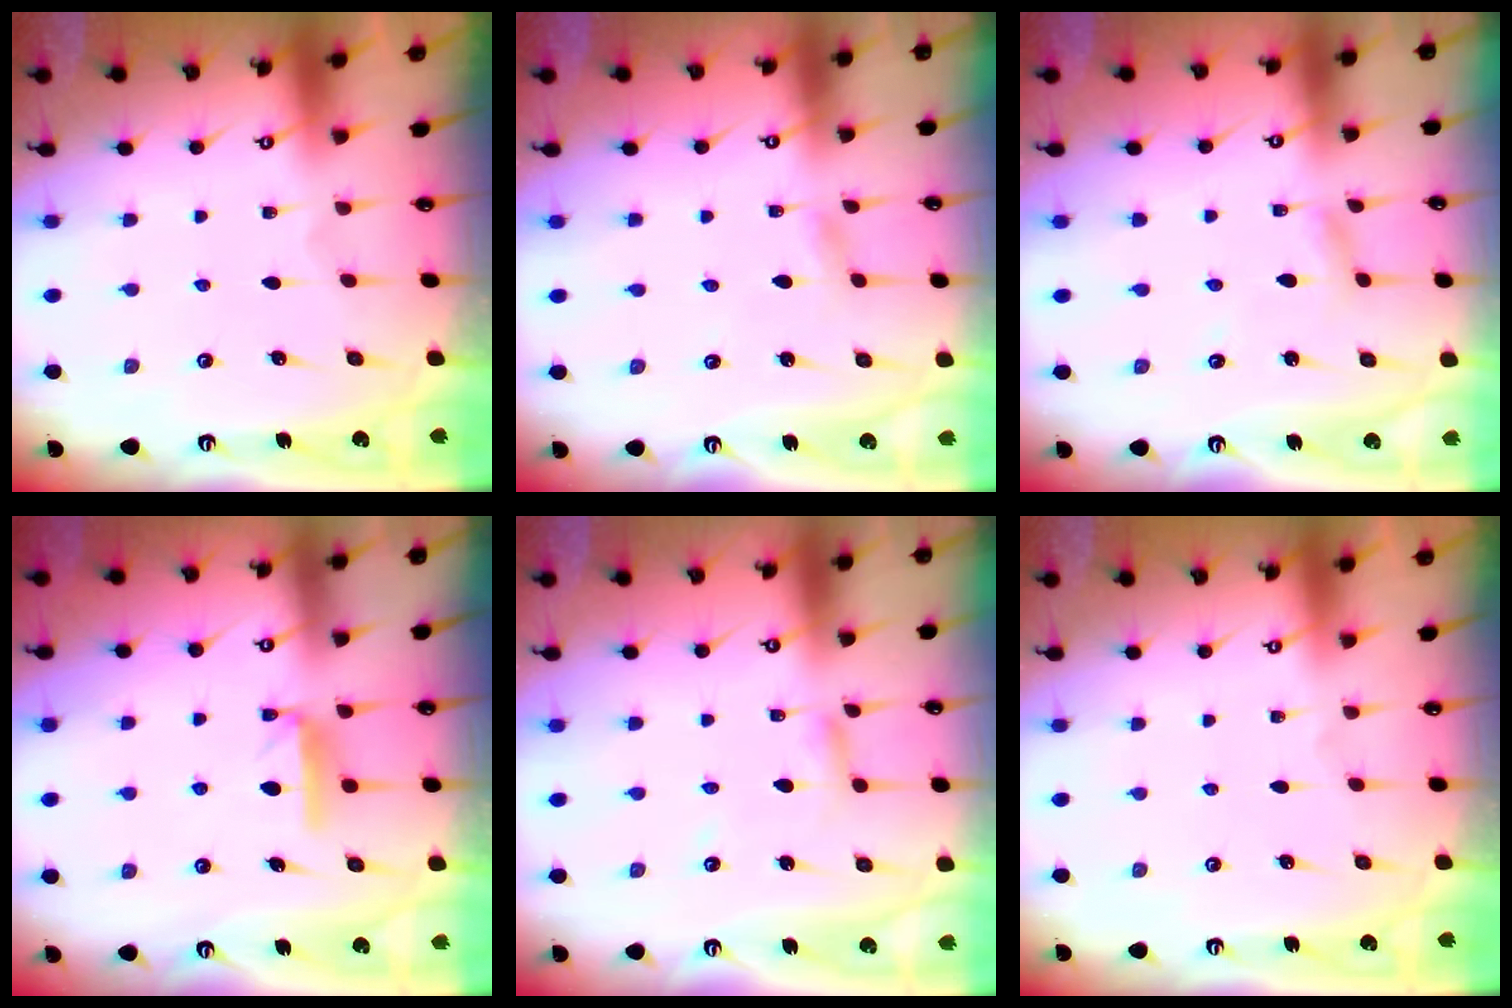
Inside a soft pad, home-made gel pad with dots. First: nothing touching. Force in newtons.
{"total": 2.1, "press": 2.1, "slide": 0.2}
{"total": 3.3, "press": 3.3, "slide": 0.3}
{"total": 7.3, "press": 7.3, "slide": 0.2}
{"total": 4.1, "press": 4.1, "slide": 0.3}
{"total": 0.0}